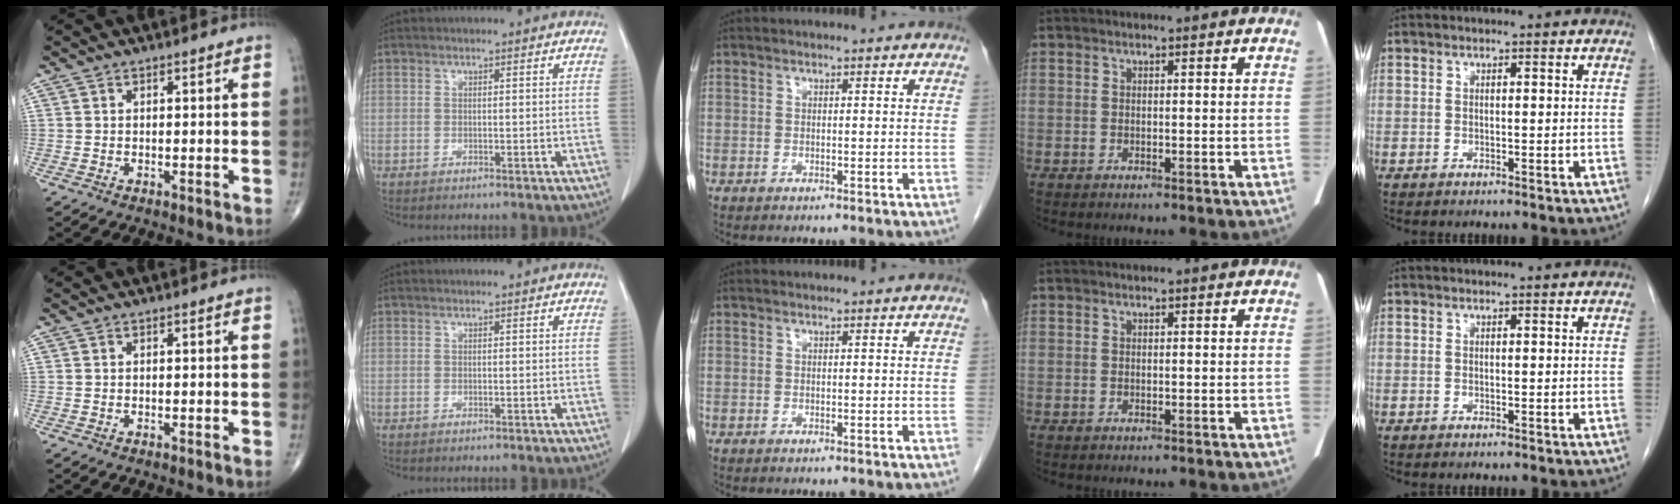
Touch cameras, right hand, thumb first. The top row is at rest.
{}